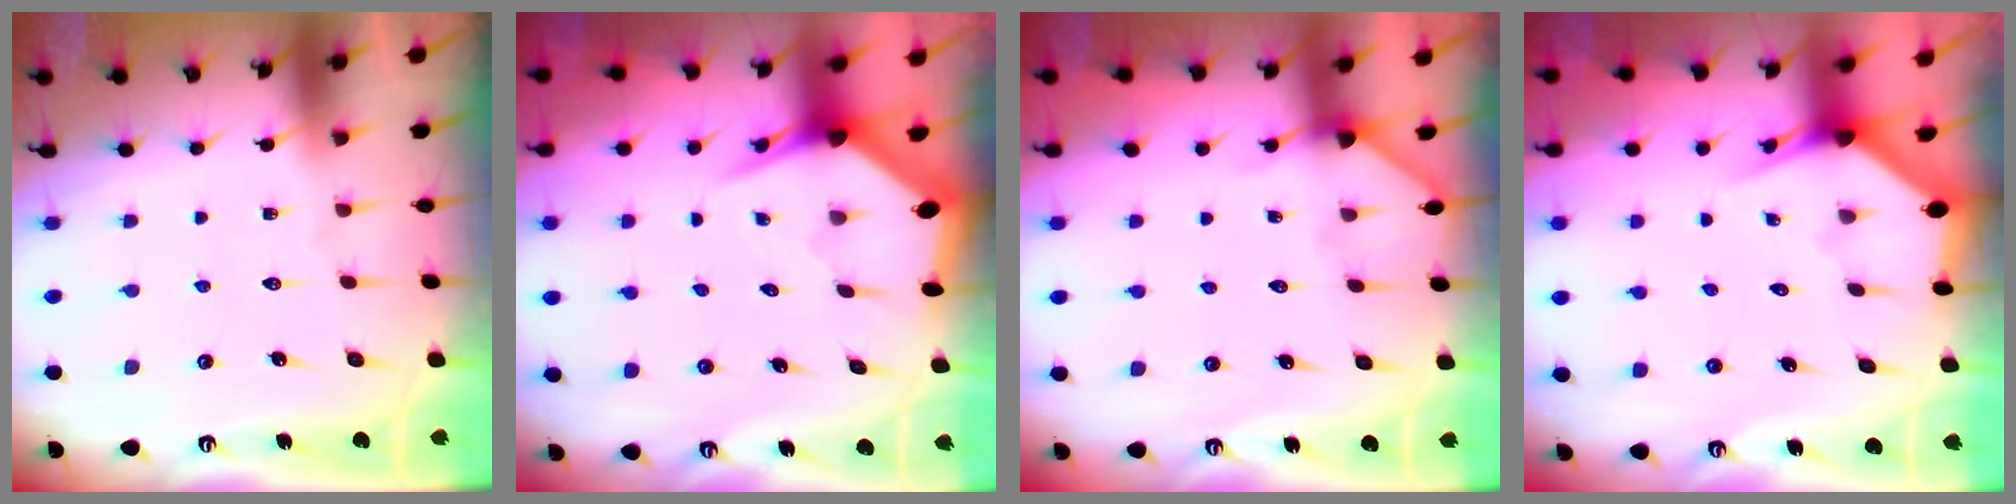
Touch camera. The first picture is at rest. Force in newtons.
{"total": 4.4, "press": 4.3, "slide": 0.5}
{"total": 3.9, "press": 3.9, "slide": 0.3}
{"total": 2.9, "press": 2.9, "slide": 0.1}